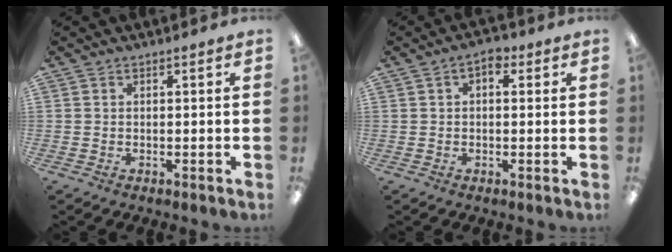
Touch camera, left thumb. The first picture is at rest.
{"total": 3.7, "force": [1.1, 2.1, 2.8], "torque": [-0.032, 0.001, 0.013]}